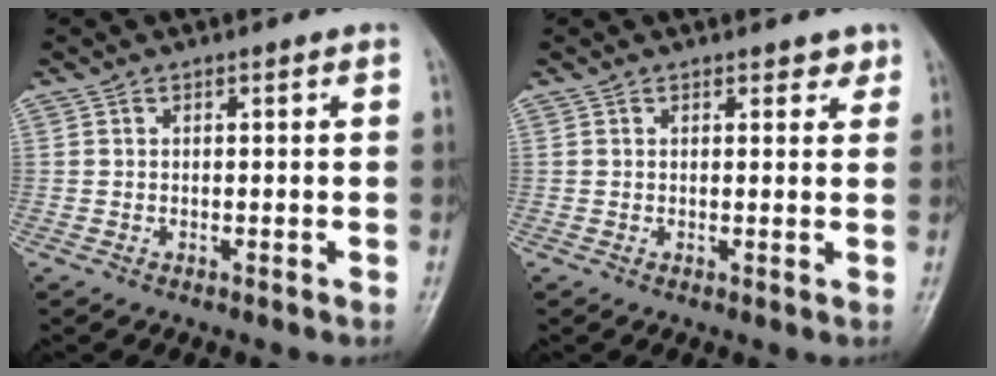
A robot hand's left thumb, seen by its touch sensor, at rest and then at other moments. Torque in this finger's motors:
{"motor_torque": [-0.03, -0.03, 0.05, 0.10, 0.03]}